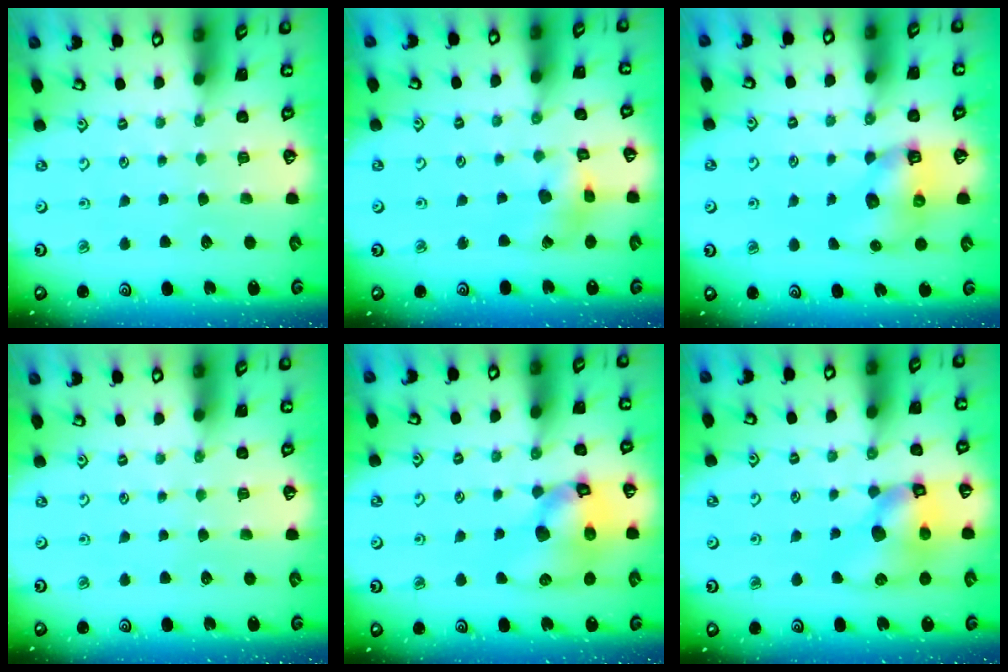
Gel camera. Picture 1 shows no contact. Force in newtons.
{"total": 6.3, "press": 6.2, "slide": 0.7}
{"total": 7.3, "press": 7.2, "slide": 1.0}
{"total": 0.0}
{"total": 14.0, "press": 13.8, "slide": 2.1}
{"total": 12.5, "press": 12.3, "slide": 1.8}